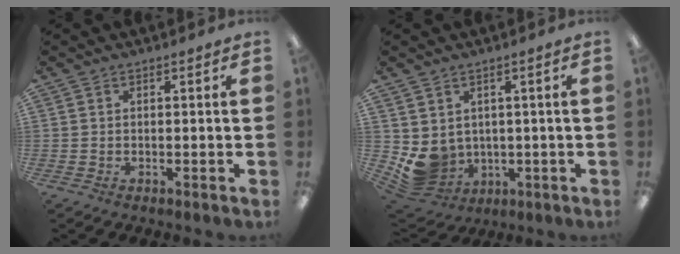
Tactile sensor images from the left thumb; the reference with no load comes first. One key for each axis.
{"total": 6.5, "fx": 0.8, "fy": 6.2, "fz": 2.0, "tx": -0.063, "ty": -0.017, "tz": 0.026}